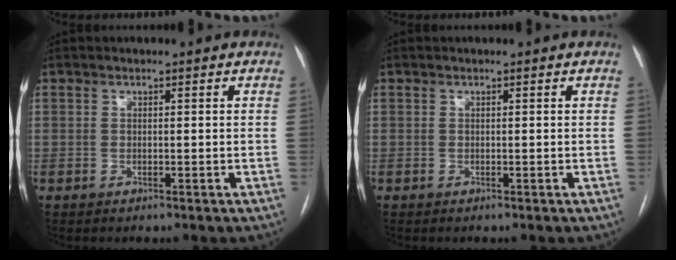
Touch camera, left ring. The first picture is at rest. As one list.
[{"total": 0.0}]